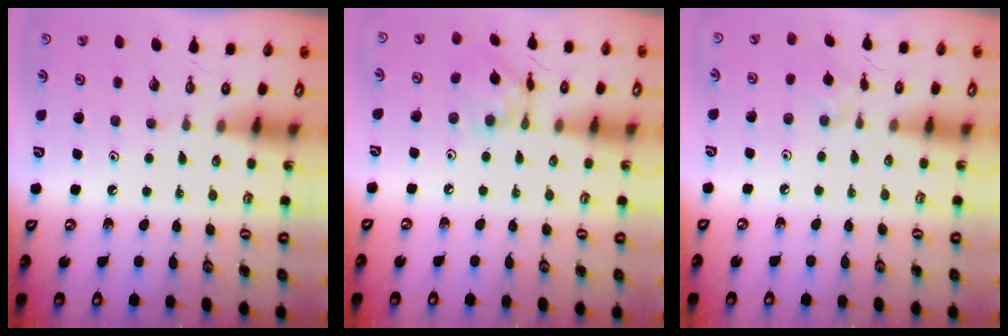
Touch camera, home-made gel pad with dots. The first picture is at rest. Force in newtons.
{"total": 9.2, "press": 9.2, "slide": 0.7}
{"total": 2.4, "press": 2.3, "slide": 0.5}